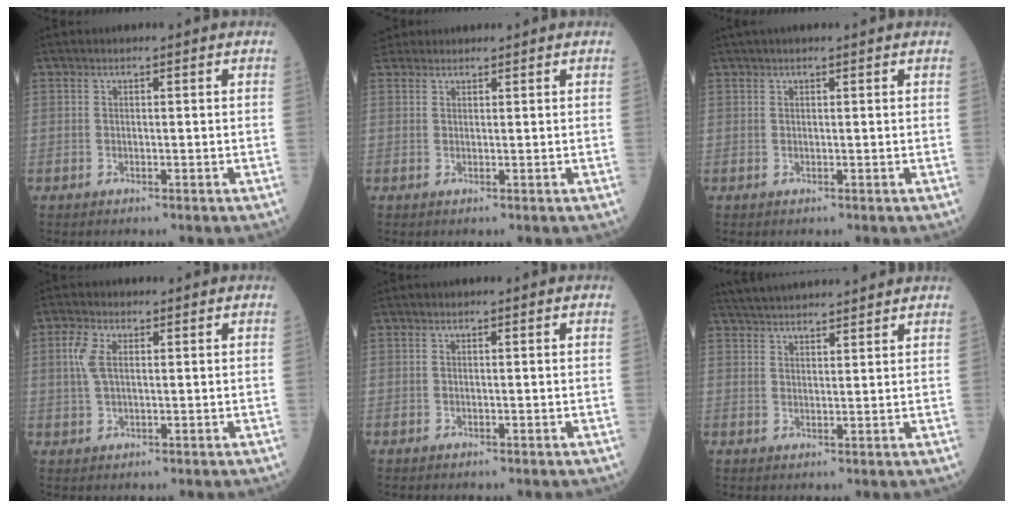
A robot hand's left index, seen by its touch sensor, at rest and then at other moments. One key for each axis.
{"total": 2.7, "fx": 2.5, "fy": 0.9, "fz": 0.1, "tx": -0.006, "ty": 0.027, "tz": 0.046}
{"total": 2.6, "fx": 2.2, "fy": -0.2, "fz": 1.3, "tx": -0.013, "ty": 0.029, "tz": 0.035}
{"total": 3.8, "fx": 0.9, "fy": 1.8, "fz": 3.2, "tx": -0.092, "ty": 0.011, "tz": 0.019}
{"total": 0.0}
{"total": 10.8, "fx": 10.1, "fy": 1.0, "fz": 3.5, "tx": -0.066, "ty": 0.033, "tz": 0.154}